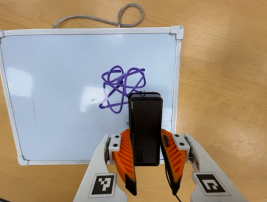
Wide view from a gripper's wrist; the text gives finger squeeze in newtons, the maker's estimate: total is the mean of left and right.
{"total": 6.5, "left": 4.6, "right": 8.4}